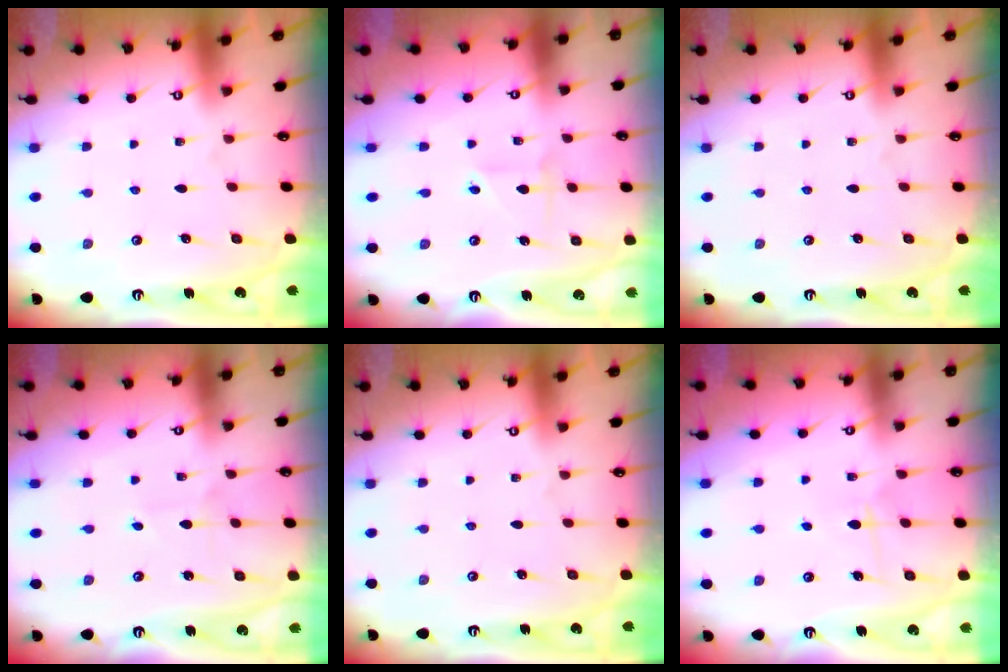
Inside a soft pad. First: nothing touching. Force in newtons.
{"total": 2.7, "press": 2.6, "slide": 0.3}
{"total": 0.0}
{"total": 2.7, "press": 2.7, "slide": 0.3}
{"total": 0.0}
{"total": 5.2, "press": 5.1, "slide": 0.6}